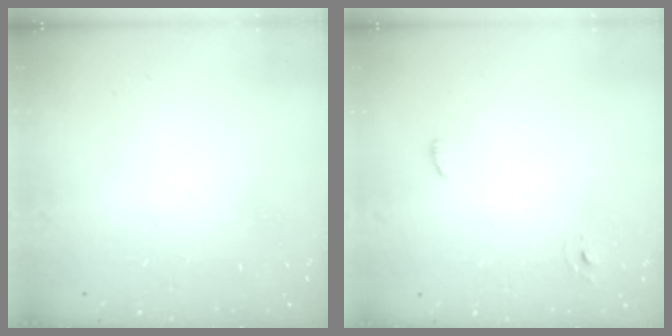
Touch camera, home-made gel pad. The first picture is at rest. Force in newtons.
{"total": 3.0, "press": 2.8, "slide": 1.2}